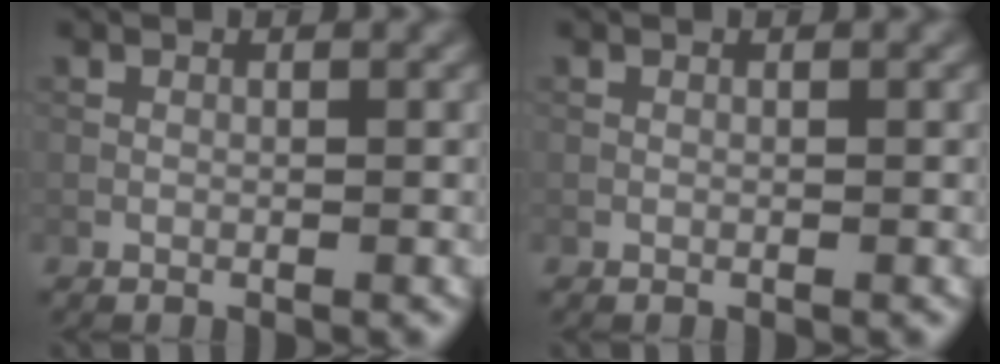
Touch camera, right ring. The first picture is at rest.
{"total": 0.0}